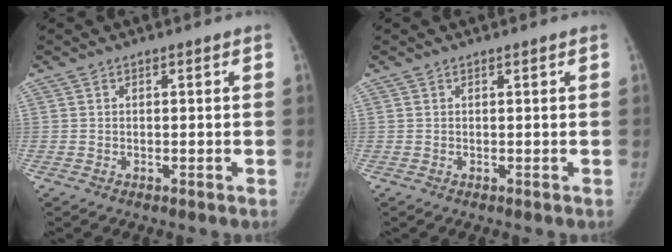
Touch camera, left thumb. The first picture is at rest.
{"total": 0.0}